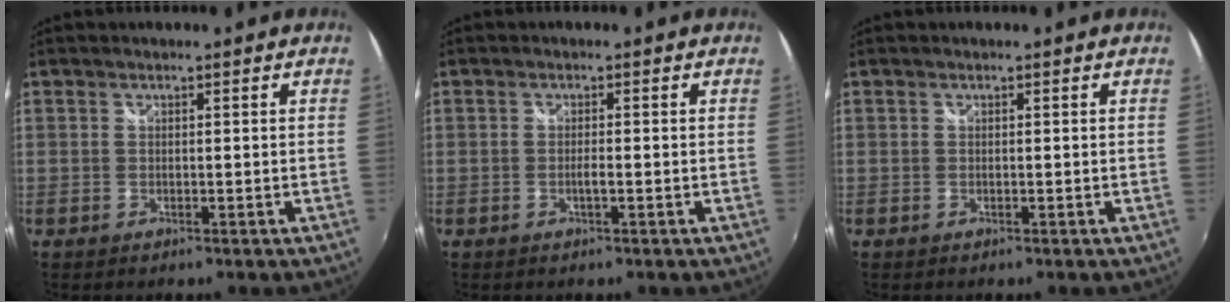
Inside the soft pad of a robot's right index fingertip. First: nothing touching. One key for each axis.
{"total": 1.3, "fx": -0.5, "fy": 0.0, "fz": 1.2, "tx": -0.023, "ty": 0.000, "tz": -0.010}
{"total": 0.0}